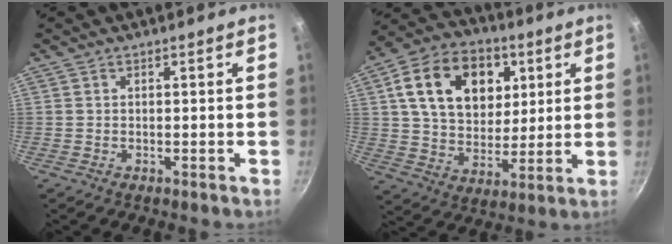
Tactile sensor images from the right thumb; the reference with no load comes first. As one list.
[{"total": 19.7, "force": [6.1, 14.2, 12.2], "torque": [-0.178, 0.000, 0.099]}]